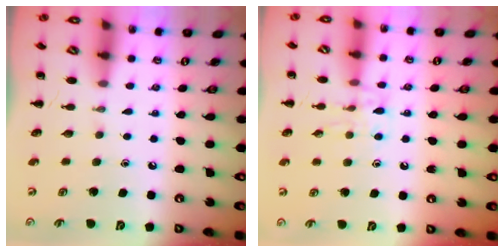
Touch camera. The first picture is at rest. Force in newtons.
{"total": 8.8, "press": 8.8, "slide": 1.1}